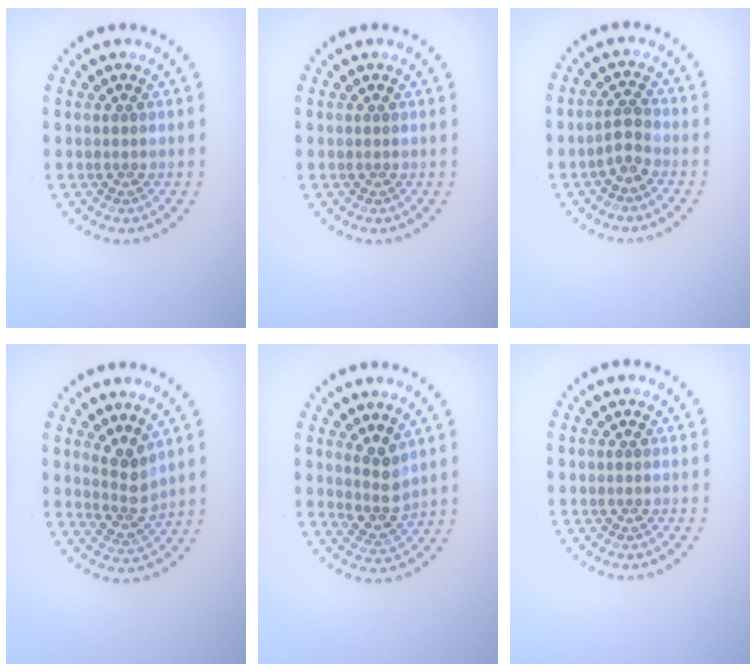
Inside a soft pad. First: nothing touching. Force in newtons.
{"total": 0.0}
{"total": 1.8, "press": 1.6, "slide": 0.9}
{"total": 2.7, "press": 2.1, "slide": 1.8}
{"total": 2.6, "press": 2.0, "slide": 1.7}
{"total": 0.0}